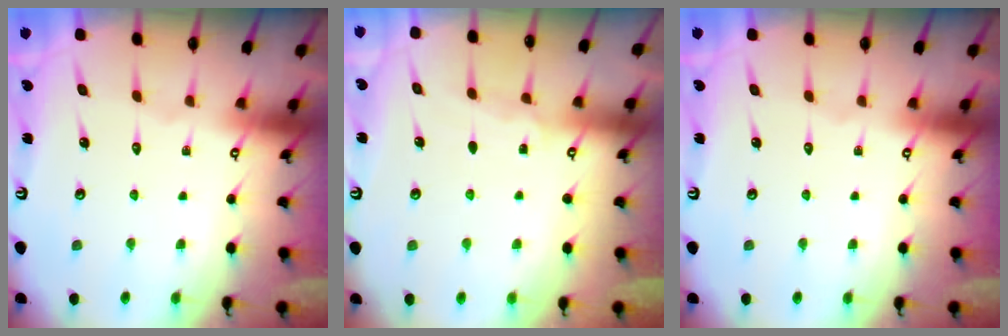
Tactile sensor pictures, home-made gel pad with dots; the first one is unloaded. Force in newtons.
{"total": 3.4, "press": 3.3, "slide": 0.5}
{"total": 0.0}